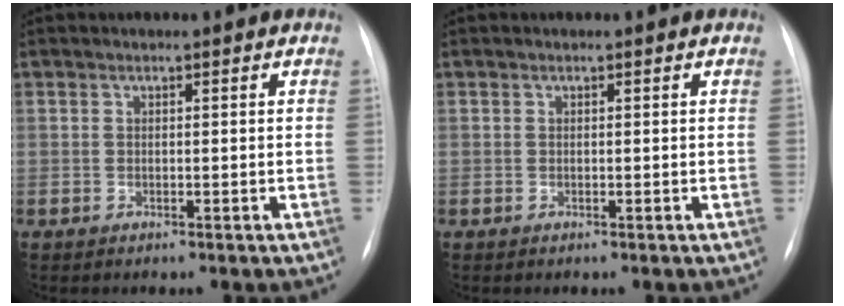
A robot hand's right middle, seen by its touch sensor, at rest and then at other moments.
{"total": 0.0}